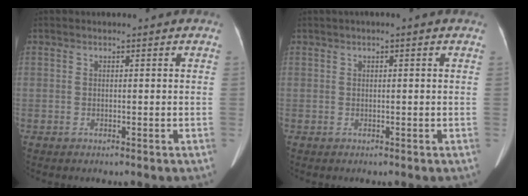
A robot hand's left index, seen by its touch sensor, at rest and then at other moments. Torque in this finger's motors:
{"motor_torque": [0.24, -0.34, 0.18, 0.06]}